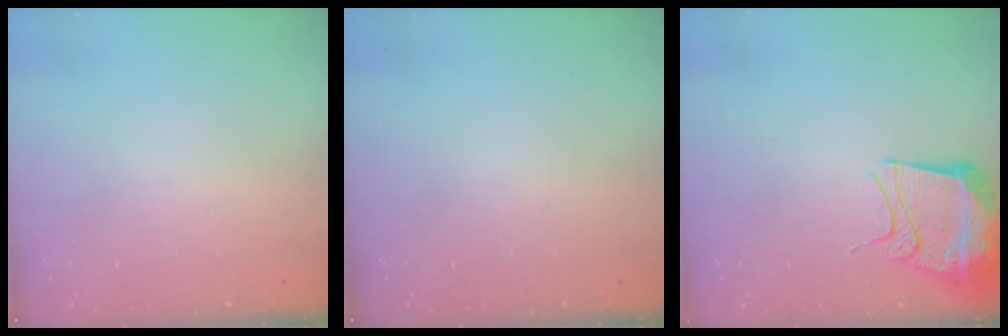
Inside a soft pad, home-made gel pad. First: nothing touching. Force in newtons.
{"total": 0.0}
{"total": 13.4, "press": 13.4, "slide": 1.3}